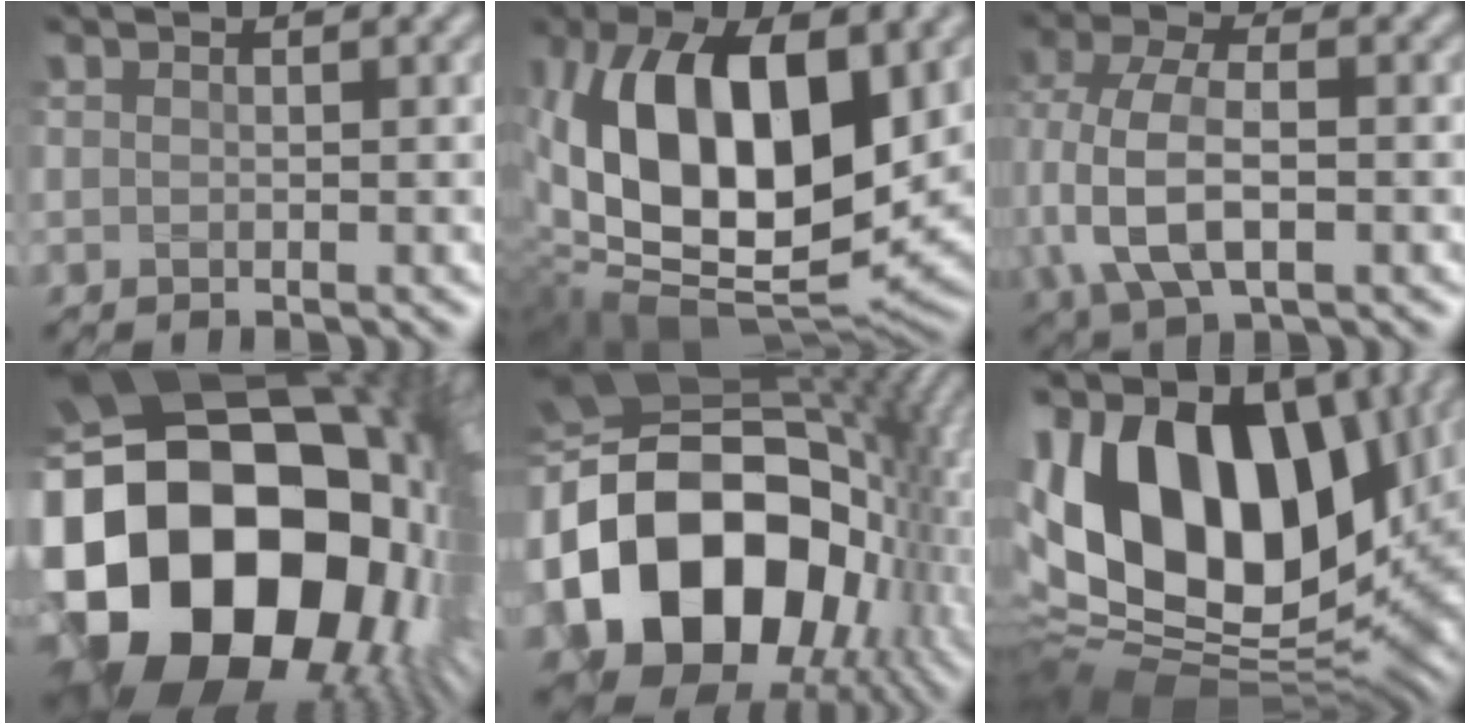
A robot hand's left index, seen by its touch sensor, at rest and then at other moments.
{"total": 14.5, "force": [2.7, 7.6, 12.1], "torque": [-0.227, -0.008, 0.050]}
{"total": 7.4, "force": [-0.9, 4.0, 6.2], "torque": [-0.140, 0.006, -0.023]}
{"total": 23.6, "force": [-2.9, 17.5, 15.5], "torque": [-0.317, -0.062, -0.041]}
{"total": 18.7, "force": [-2.2, 13.5, 12.8], "torque": [-0.236, -0.006, -0.036]}
{"total": 15.7, "force": [4.2, 9.7, 11.6], "torque": [-0.212, 0.006, 0.068]}